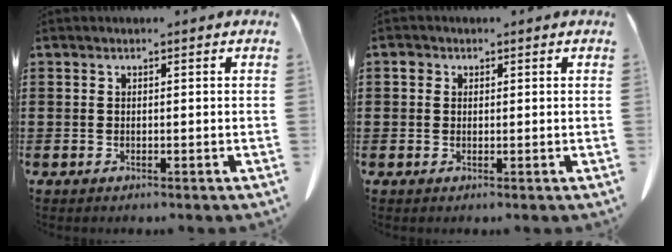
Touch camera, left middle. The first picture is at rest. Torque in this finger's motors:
{"motor_torque": [-0.37, 0.54, 0.03, 0.01]}